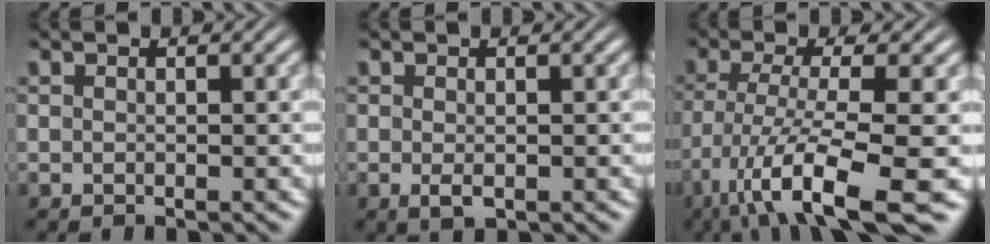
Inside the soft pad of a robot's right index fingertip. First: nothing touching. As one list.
[{"total": 1.2, "force": [-0.5, 0.5, 1.0], "torque": [-0.024, -0.012, 0.000]}, {"total": 9.0, "force": [-5.1, 2.5, 7.0], "torque": [-0.132, -0.040, -0.059]}]